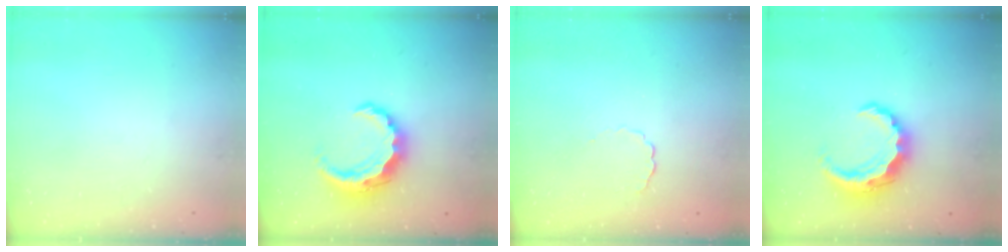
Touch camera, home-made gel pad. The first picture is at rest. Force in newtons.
{"total": 10.0, "press": 9.9, "slide": 1.3}
{"total": 4.3, "press": 4.2, "slide": 1.0}
{"total": 10.0, "press": 9.9, "slide": 1.3}